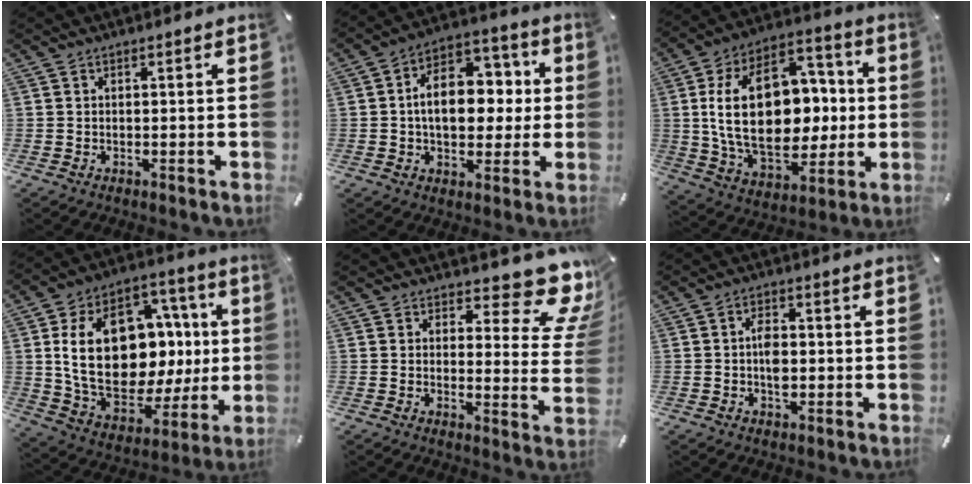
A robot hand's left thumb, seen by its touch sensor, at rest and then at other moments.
{"total": 14.0, "force": [0.5, 10.1, 9.7], "torque": [-0.149, -0.002, 0.011]}
{"total": 26.2, "force": [1.1, 17.8, 19.2], "torque": [-0.349, -0.001, 0.030]}
{"total": 25.6, "force": [3.1, 17.8, 18.1], "torque": [-0.319, -0.021, 0.071]}
{"total": 11.5, "force": [7.9, 5.0, 6.8], "torque": [-0.070, -0.074, 0.135]}
{"total": 4.3, "force": [-0.4, 2.6, 3.5], "torque": [-0.056, 0.004, -0.007]}